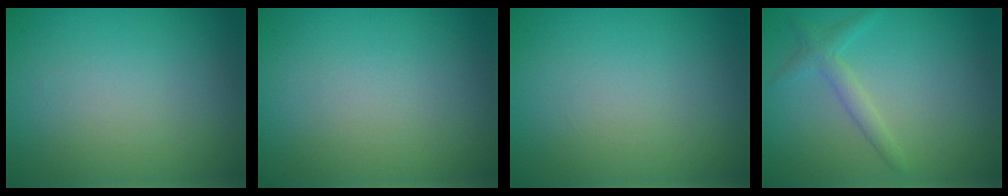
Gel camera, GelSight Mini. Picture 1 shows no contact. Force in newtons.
{"total": 0.0}
{"total": 0.0}
{"total": 1.7, "press": 1.7, "slide": 0.1}